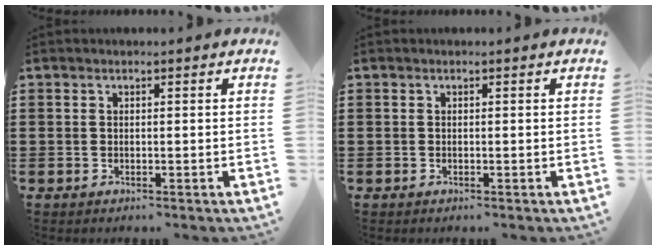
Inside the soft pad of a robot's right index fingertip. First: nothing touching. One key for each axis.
{"total": 0.0}